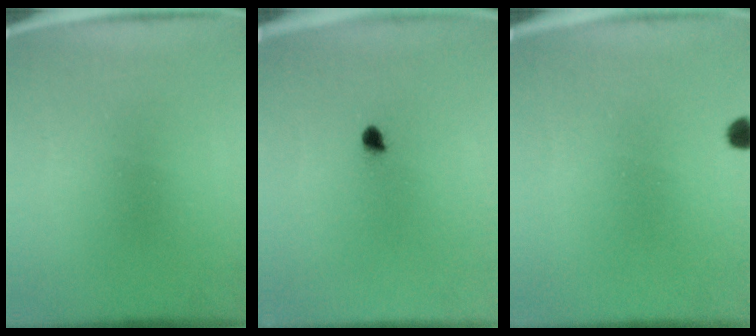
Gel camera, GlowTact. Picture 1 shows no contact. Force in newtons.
{"total": 1.8}
{"total": 1.7}